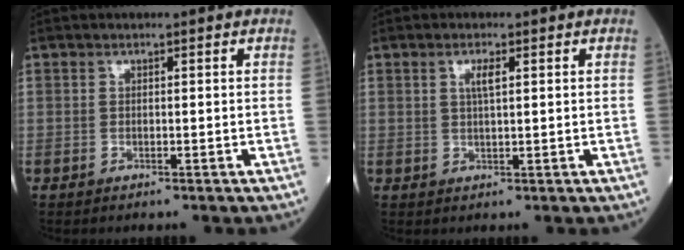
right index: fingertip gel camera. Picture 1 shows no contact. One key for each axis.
{"total": 2.2, "fx": 0.8, "fy": 0.3, "fz": 2.0, "tx": -0.040, "ty": 0.001, "tz": 0.014}